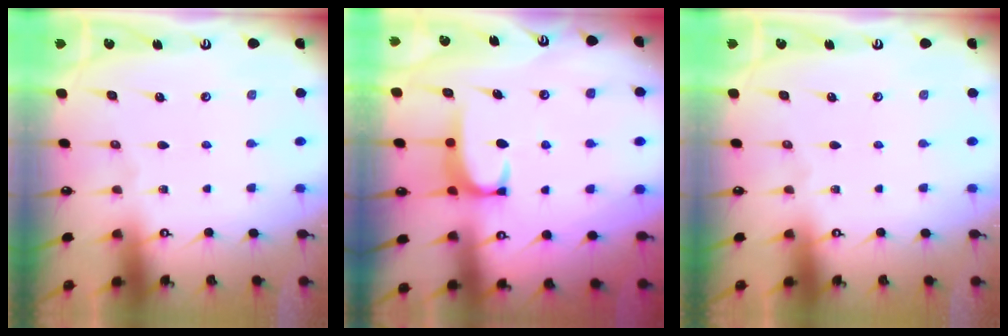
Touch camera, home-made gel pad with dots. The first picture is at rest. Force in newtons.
{"total": 2.0, "press": 2.0, "slide": 0.5}
{"total": 0.0}